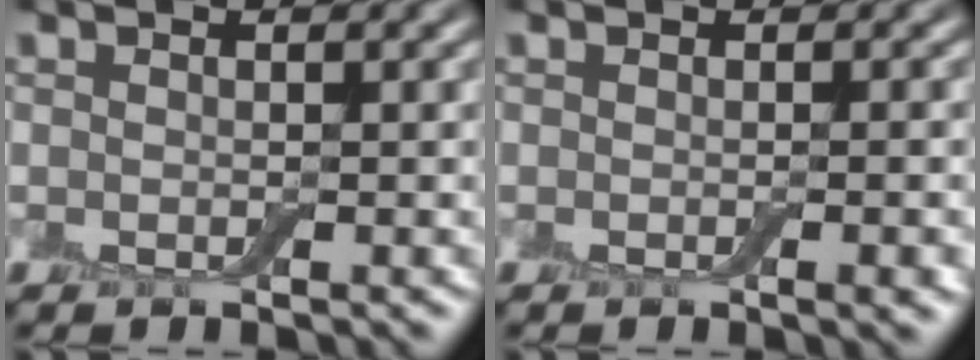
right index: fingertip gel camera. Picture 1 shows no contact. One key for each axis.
{"total": 2.0, "fx": -0.4, "fy": 0.5, "fz": 1.9, "tx": -0.018, "ty": -0.001, "tz": -0.004}